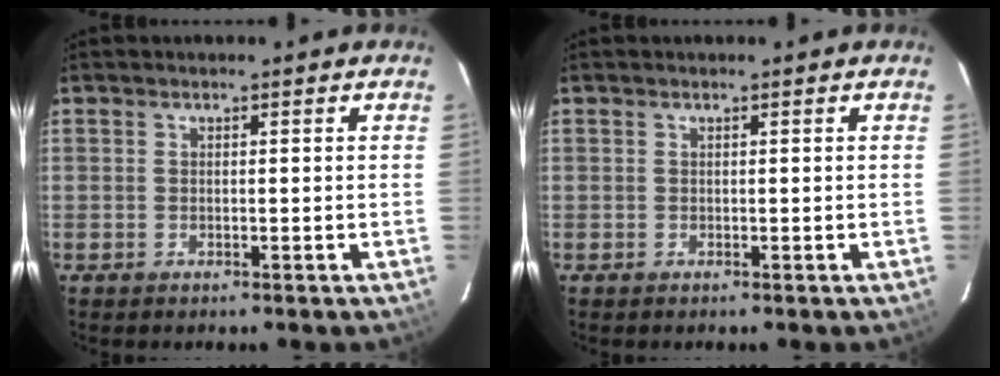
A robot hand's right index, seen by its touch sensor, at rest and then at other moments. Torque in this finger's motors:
{"motor_torque": [0.00, 0.02, 0.01, 0.01]}